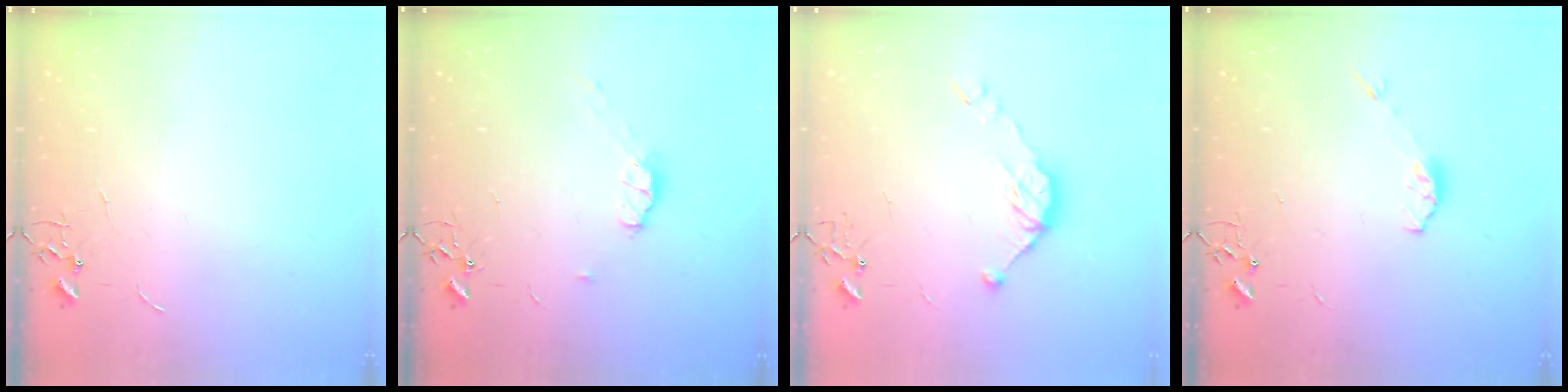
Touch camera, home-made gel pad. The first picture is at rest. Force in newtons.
{"total": 5.8, "press": 5.7, "slide": 0.9}
{"total": 9.8, "press": 9.8, "slide": 0.8}
{"total": 4.3, "press": 4.1, "slide": 1.1}